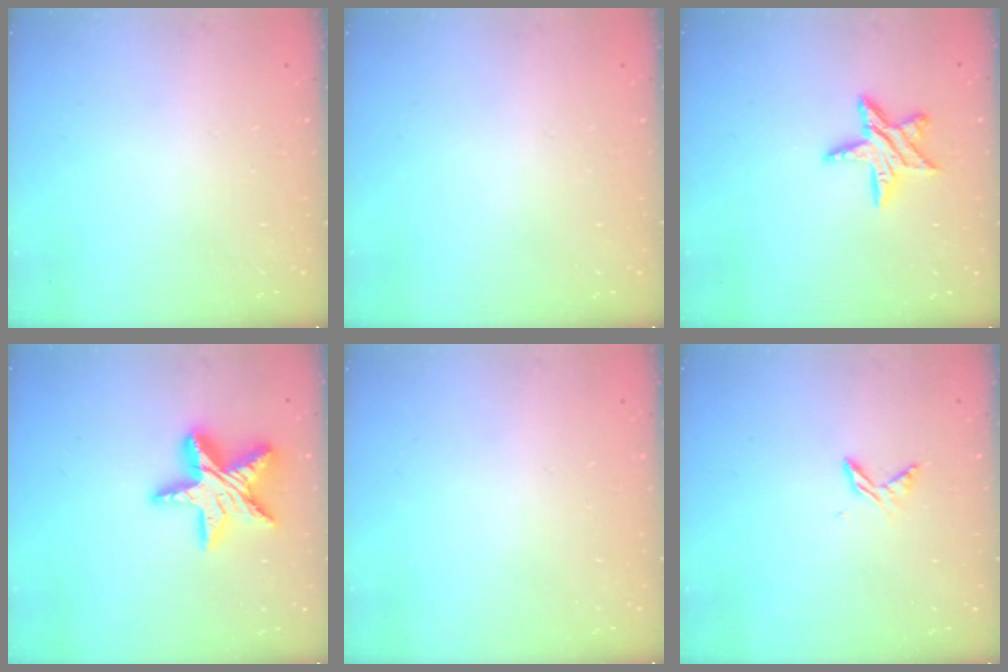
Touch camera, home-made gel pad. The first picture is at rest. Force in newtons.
{"total": 0.0}
{"total": 11.2, "press": 11.2, "slide": 0.8}
{"total": 16.1, "press": 16.1, "slide": 1.2}
{"total": 0.0}
{"total": 6.0, "press": 6.0, "slide": 0.7}